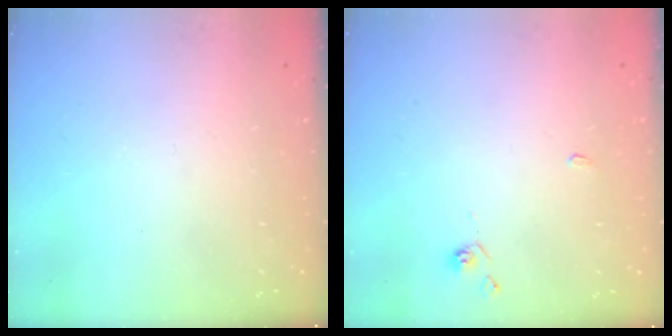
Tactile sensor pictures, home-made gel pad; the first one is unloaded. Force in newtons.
{"total": 2.2, "press": 2.2, "slide": 0.5}